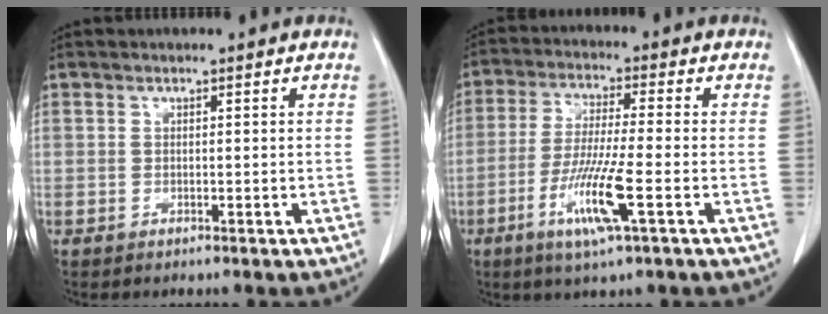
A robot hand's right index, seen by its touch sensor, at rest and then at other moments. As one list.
[{"total": 9.3, "force": [-3.6, -0.1, 8.6], "torque": [-0.167, -0.017, -0.068]}]